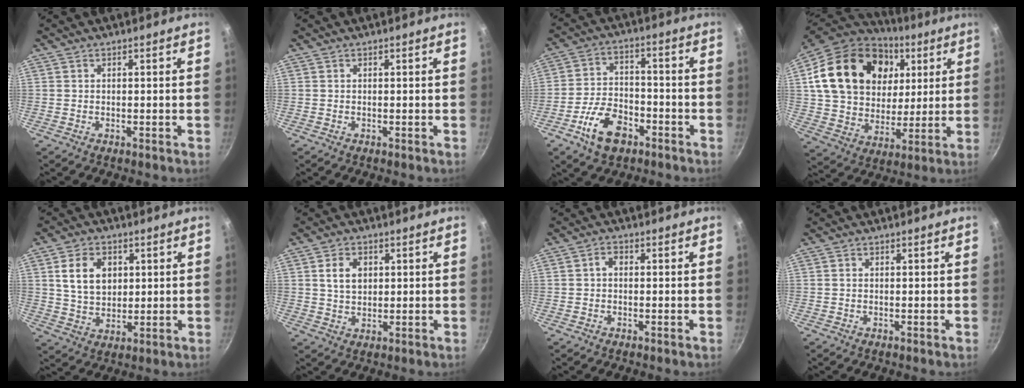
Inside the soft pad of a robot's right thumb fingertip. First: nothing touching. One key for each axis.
{"total": 0.0}
{"total": 10.6, "fx": -5.6, "fy": 6.3, "fz": 6.5, "tx": -0.101, "ty": 0.037, "tz": -0.103}
{"total": 27.4, "fx": 8.7, "fy": 19.8, "fz": 16.9, "tx": -0.286, "ty": 0.000, "tz": 0.154}
{"total": 9.2, "fx": 2.4, "fy": 6.6, "fz": 5.9, "tx": -0.086, "ty": -0.007, "tz": 0.046}
{"total": 5.3, "fx": 1.4, "fy": 3.8, "fz": 3.4, "tx": -0.045, "ty": -0.003, "tz": 0.026}
{"total": 1.7, "fx": -0.1, "fy": 1.3, "fz": 1.2, "tx": -0.018, "ty": 0.008, "tz": -0.003}
{"total": 0.0}